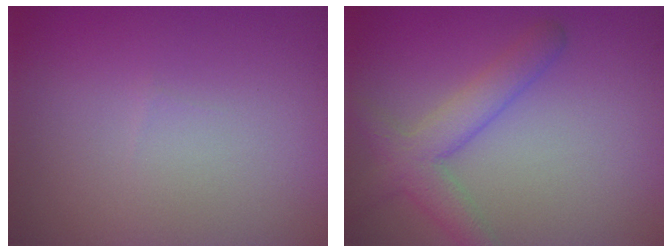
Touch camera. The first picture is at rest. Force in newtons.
{"total": 3.6, "press": 3.6, "slide": 0.2}